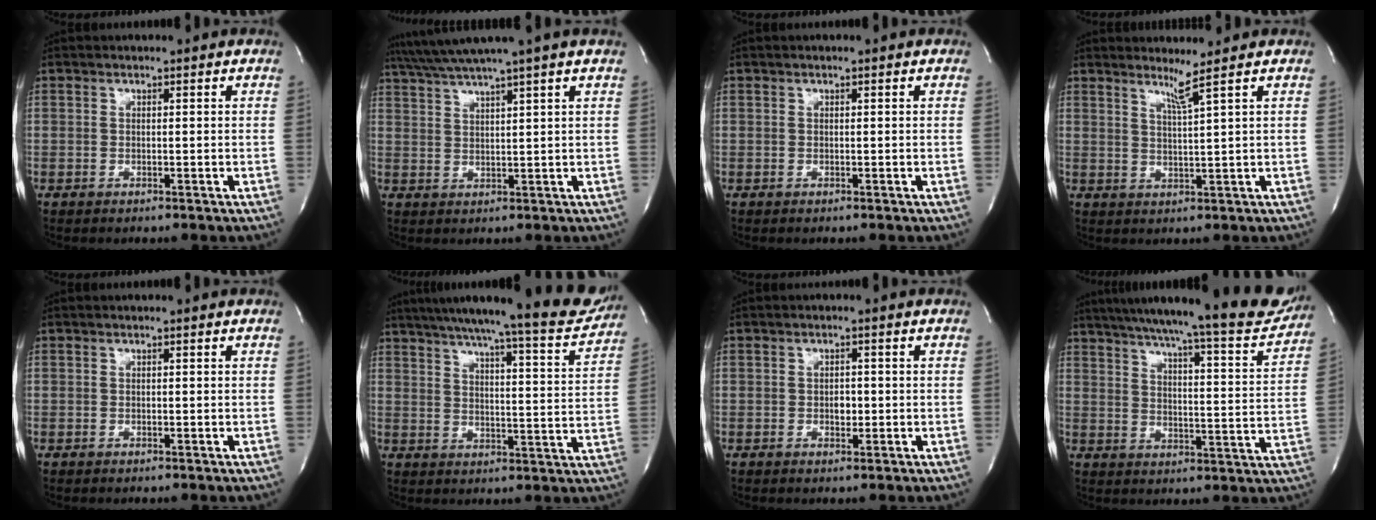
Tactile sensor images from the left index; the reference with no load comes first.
{"total": 8.2, "force": [6.7, -2.2, 4.1], "torque": [-0.072, 0.013, 0.107]}
{"total": 0.0}
{"total": 2.8, "force": [2.0, -1.5, 1.4], "torque": [-0.034, -0.022, 0.043]}
{"total": 0.0}
{"total": 19.3, "force": [17.4, 1.1, 8.3], "torque": [-0.123, -0.037, 0.222]}
{"total": 1.7, "force": [-0.3, 1.1, 1.3], "torque": [-0.022, 0.001, -0.002]}
{"total": 22.1, "force": [19.8, 1.4, 9.6], "torque": [-0.146, -0.044, 0.255]}